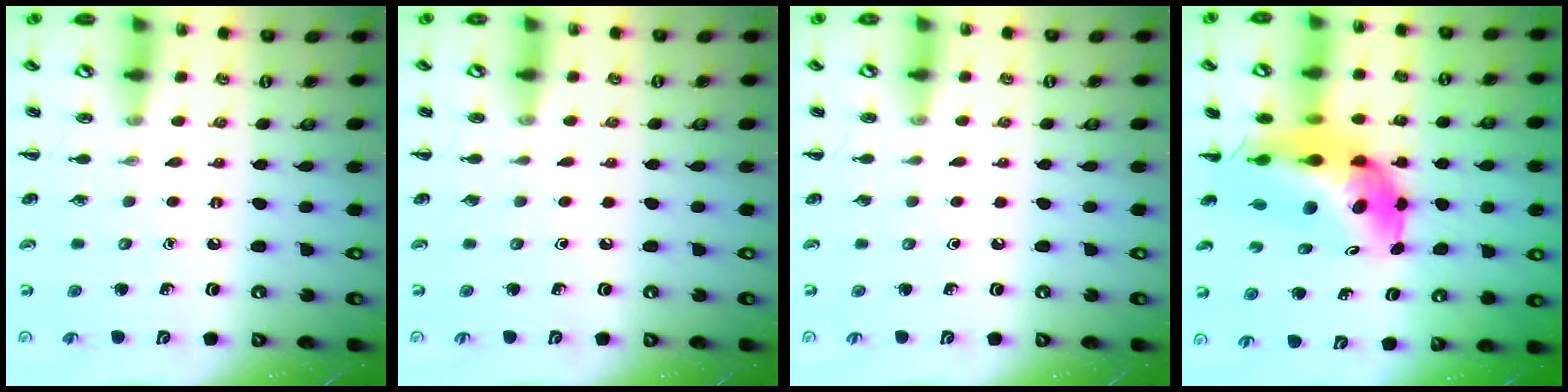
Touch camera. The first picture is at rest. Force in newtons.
{"total": 0.0}
{"total": 0.0}
{"total": 11.6, "press": 10.9, "slide": 3.9}